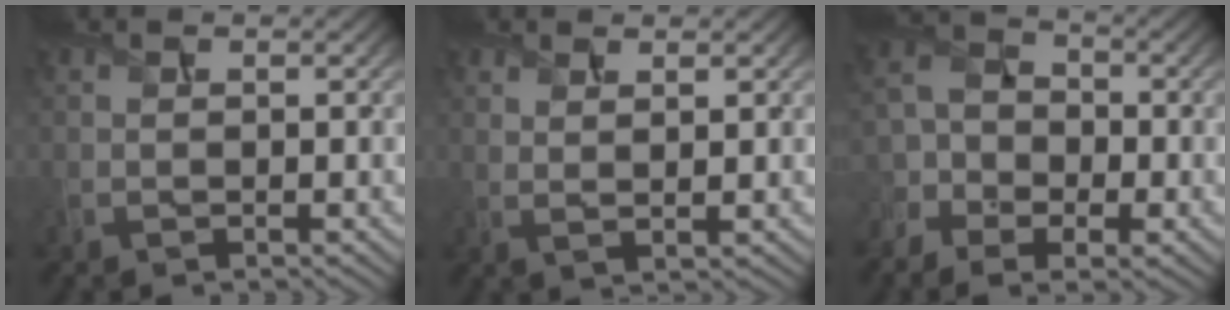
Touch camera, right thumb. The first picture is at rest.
{"total": 1.9, "force": [1.3, 0.4, 1.4], "torque": [-0.028, -0.005, 0.026]}
{"total": 8.3, "force": [-4.8, 5.4, 4.1], "torque": [-0.090, -0.018, -0.094]}